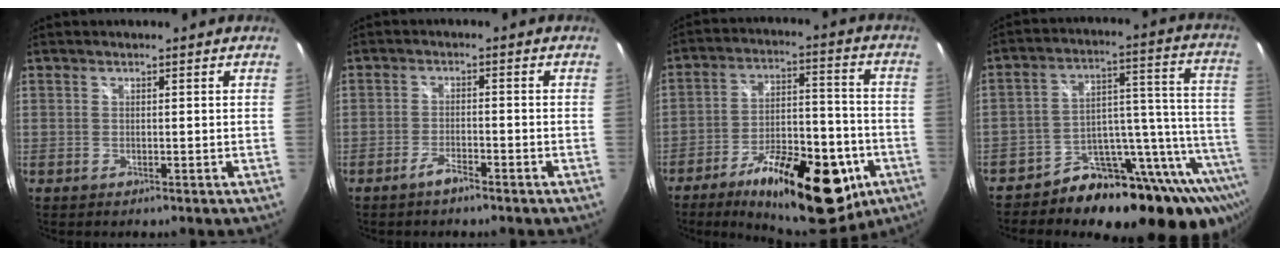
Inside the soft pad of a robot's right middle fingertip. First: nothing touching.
{"total": 2.9, "force": [-2.3, 0.6, 1.6], "torque": [-0.045, 0.000, -0.045]}
{"total": 22.9, "force": [-12.4, 9.8, 16.6], "torque": [-0.256, -0.003, -0.171]}
{"total": 22.3, "force": [-15.3, 10.0, 12.7], "torque": [-0.136, 0.021, -0.226]}